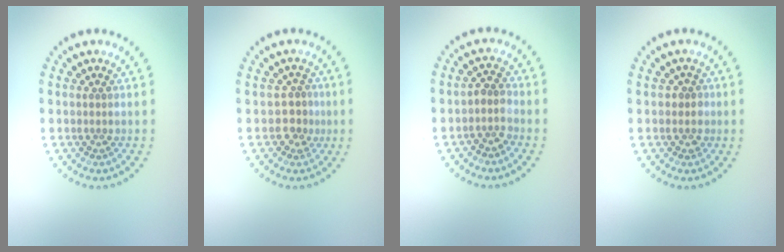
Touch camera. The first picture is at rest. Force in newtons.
{"total": 2.0, "press": 1.8, "slide": 0.9}
{"total": 1.8, "press": 1.5, "slide": 1.0}
{"total": 1.1, "press": 0.9, "slide": 0.5}